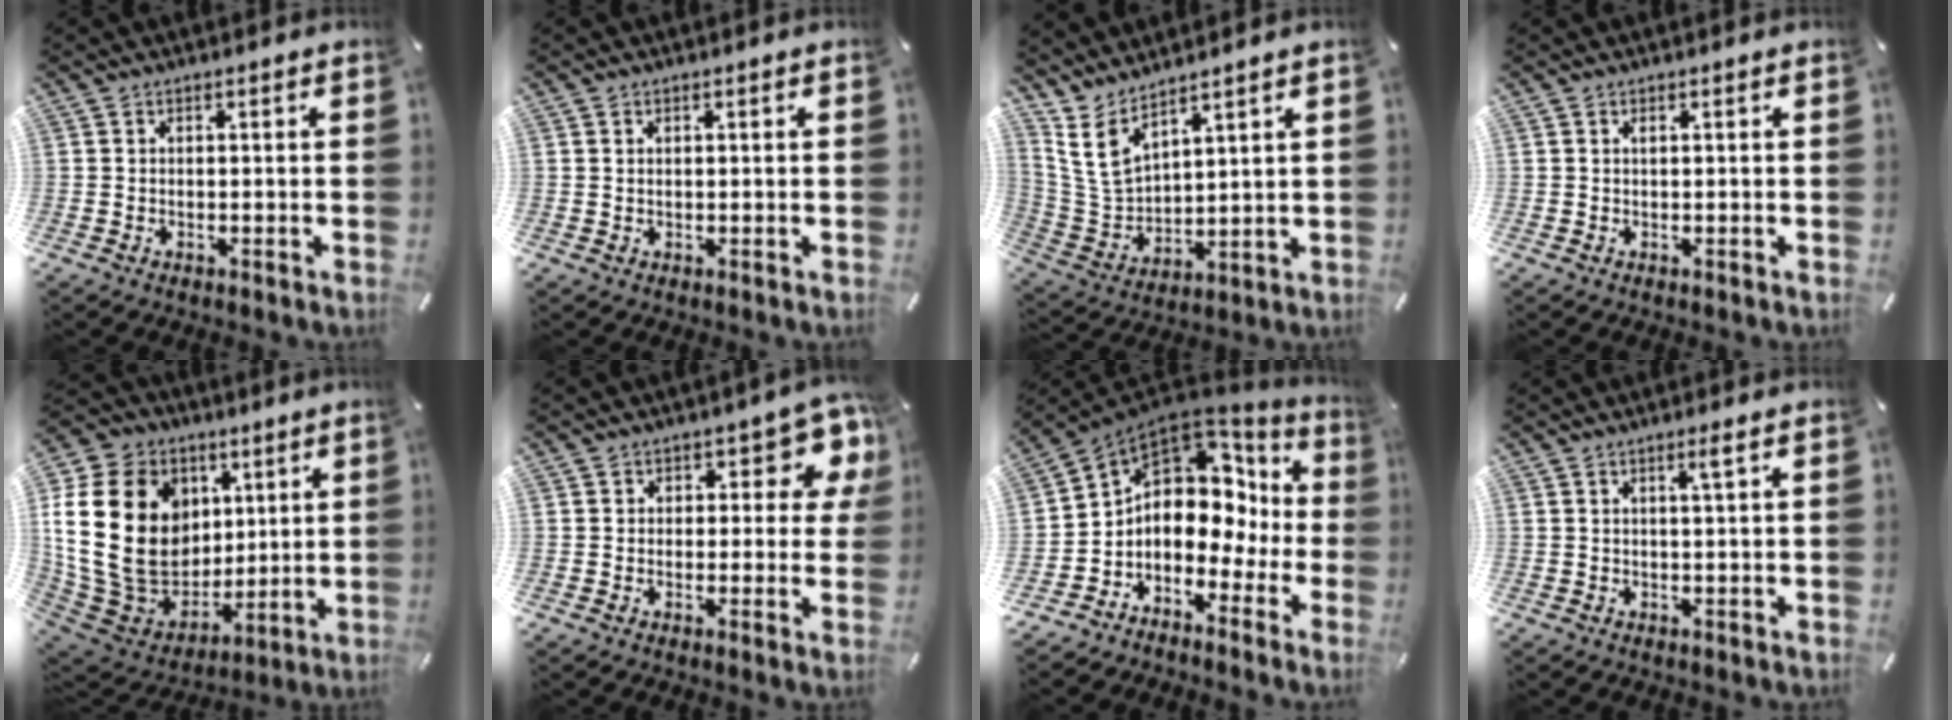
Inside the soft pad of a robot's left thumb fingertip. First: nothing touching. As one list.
[{"total": 0.7, "force": [0.2, 0.6, 0.3], "torque": [-0.006, 0.005, 0.004]}, {"total": 8.6, "force": [6.2, 4.2, 4.2], "torque": [-0.118, -0.032, 0.117]}, {"total": 0.6, "force": [0.2, 0.2, 0.5], "torque": [-0.011, 0.000, 0.004]}, {"total": 26.2, "force": [4.6, 20.5, 15.6], "torque": [-0.304, -0.018, 0.109]}, {"total": 8.2, "force": [3.2, 5.1, 5.6], "torque": [-0.057, -0.015, 0.050]}, {"total": 10.7, "force": [1.7, 8.5, 6.3], "torque": [-0.108, -0.028, 0.026]}, {"total": 2.4, "force": [1.0, -0.1, 2.1], "torque": [-0.043, 0.000, 0.015]}]